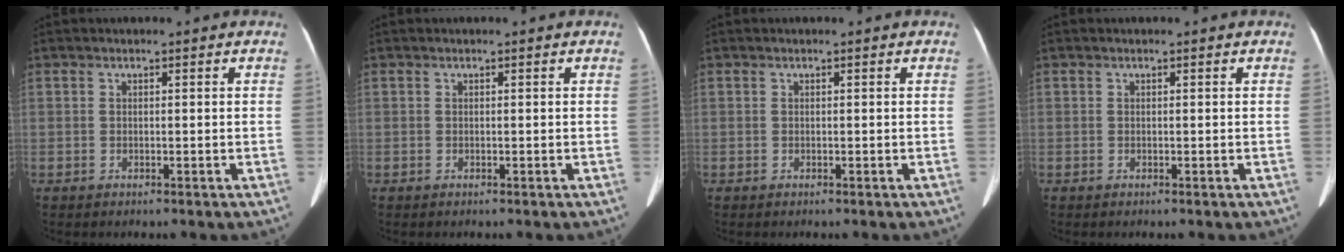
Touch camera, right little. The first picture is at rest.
{"total": 0.0}
{"total": 0.0}
{"total": 0.0}